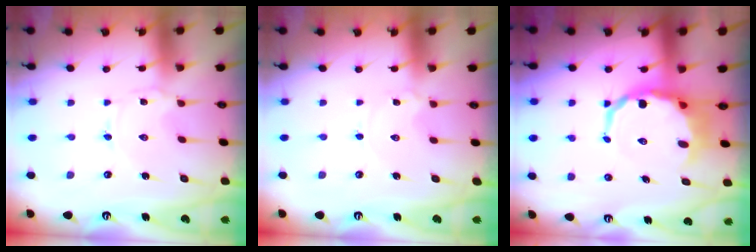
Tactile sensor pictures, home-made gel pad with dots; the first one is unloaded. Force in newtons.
{"total": 1.5, "press": 1.5, "slide": 0.2}
{"total": 9.2, "press": 8.9, "slide": 2.6}